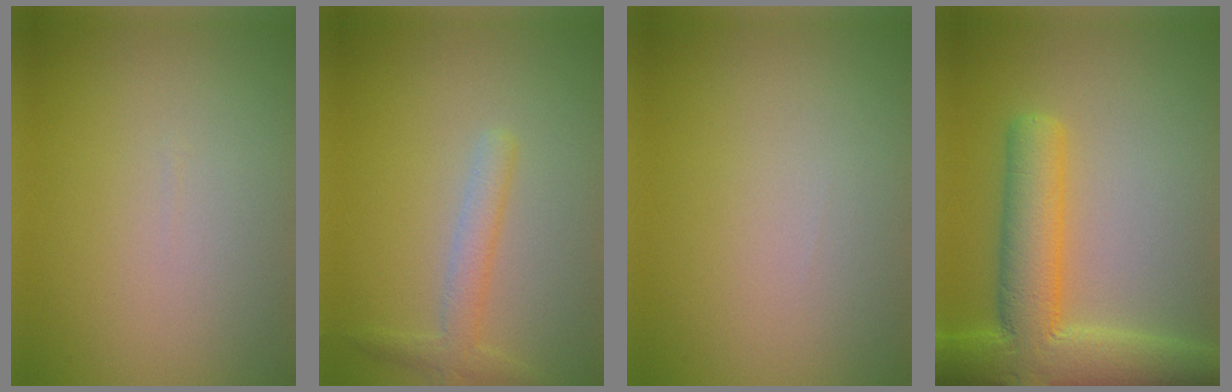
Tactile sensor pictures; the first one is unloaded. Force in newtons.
{"total": 2.3, "press": 2.3, "slide": 0.0}
{"total": 0.0}
{"total": 8.6, "press": 8.6, "slide": 0.5}